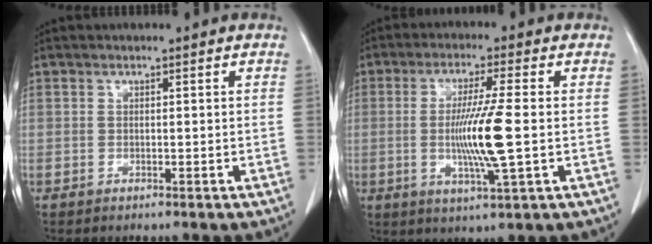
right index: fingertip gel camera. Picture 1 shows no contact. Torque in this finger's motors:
{"motor_torque": [1.02, 0.66, 0.29, 0.14]}